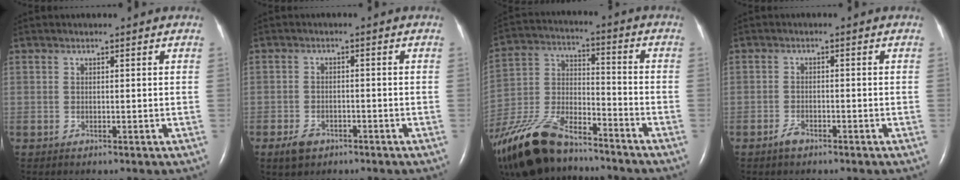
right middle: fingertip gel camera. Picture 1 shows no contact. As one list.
[{"total": 3.3, "force": [-2.1, 2.0, 1.5], "torque": [-0.034, 0.000, -0.030]}, {"total": 20.4, "force": [-15.9, 6.8, 10.8], "torque": [-0.272, -0.023, -0.296]}, {"total": 1.8, "force": [-1.4, 0.7, 0.9], "torque": [-0.024, -0.001, -0.025]}]